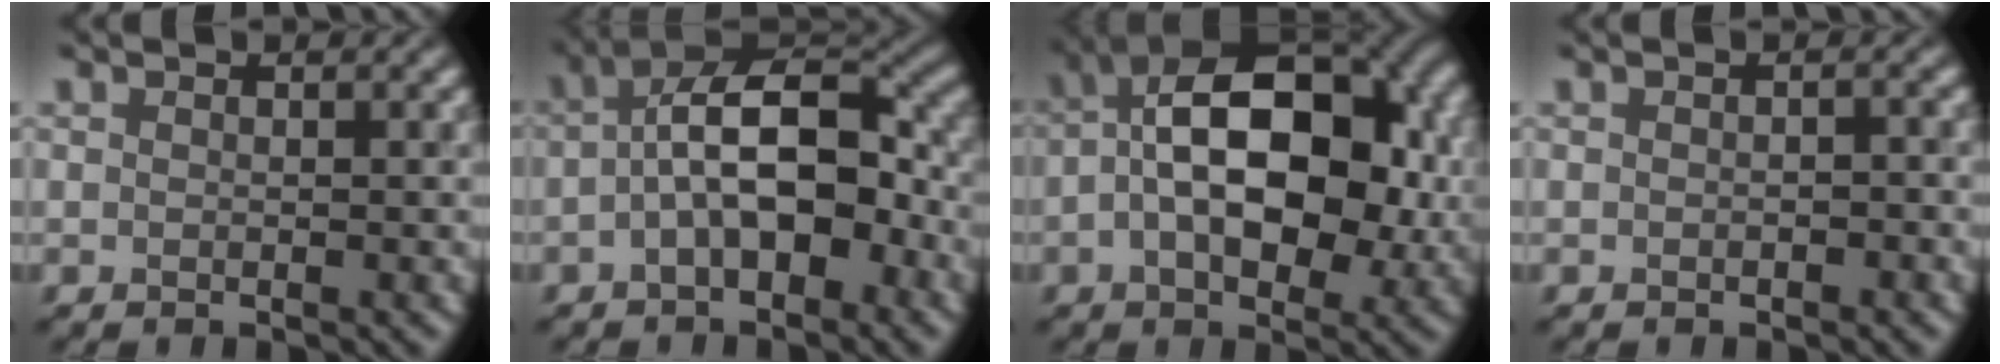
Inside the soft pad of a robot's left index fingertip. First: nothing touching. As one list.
[{"total": 8.5, "force": [-0.9, 4.1, 7.3], "torque": [-0.120, 0.024, -0.024]}, {"total": 14.0, "force": [0.2, 7.7, 11.7], "torque": [-0.167, 0.030, -0.003]}, {"total": 0.9, "force": [-0.3, 0.2, 0.7], "torque": [-0.012, 0.001, -0.006]}]